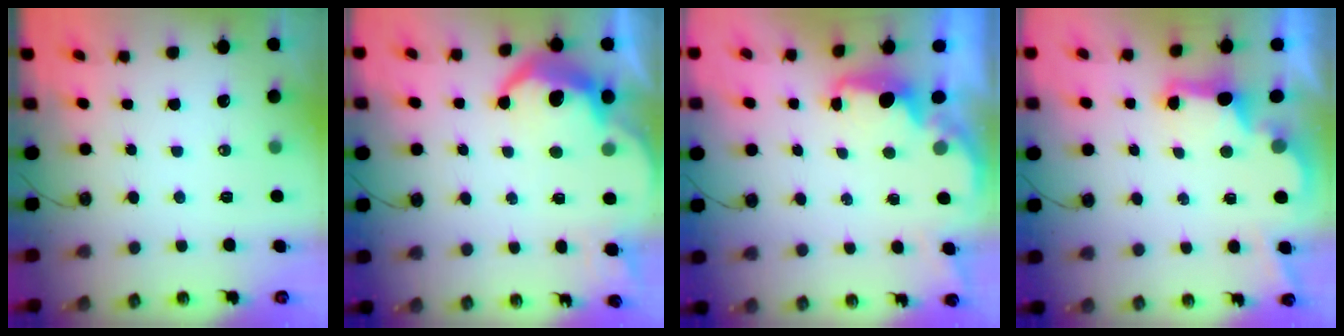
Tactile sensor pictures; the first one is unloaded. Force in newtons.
{"total": 8.1, "press": 8.1, "slide": 0.4}
{"total": 2.1, "press": 2.0, "slide": 0.8}
{"total": 2.9, "press": 2.8, "slide": 0.9}